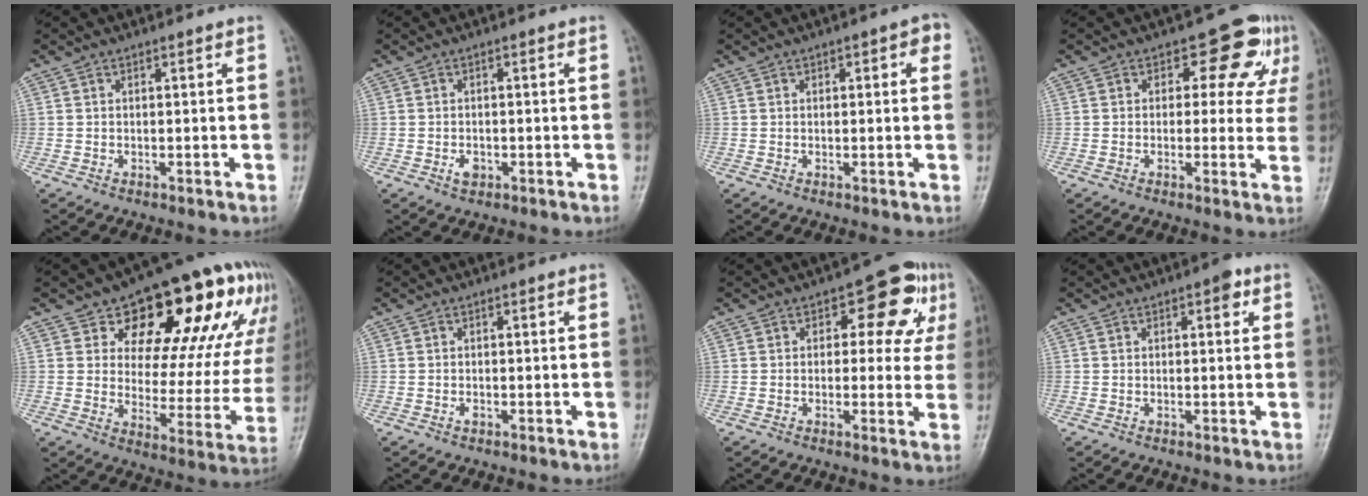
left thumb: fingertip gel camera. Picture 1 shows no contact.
{"total": 2.0, "force": [-0.9, 1.4, 1.1], "torque": [-0.014, 0.003, -0.016]}
{"total": 3.4, "force": [1.1, 1.5, 2.8], "torque": [-0.024, 0.007, 0.008]}
{"total": 8.7, "force": [3.4, 5.7, 5.7], "torque": [-0.014, -0.003, 0.031]}
{"total": 25.4, "force": [12.9, 12.5, 17.9], "torque": [-0.189, -0.015, 0.188]}
{"total": 0.7, "force": [-0.4, 0.4, 0.4], "torque": [-0.004, 0.003, -0.008]}
{"total": 10.1, "force": [3.2, 6.0, 7.5], "torque": [-0.037, 0.010, 0.031]}
{"total": 3.9, "force": [1.9, 1.9, 2.9], "torque": [-0.019, -0.001, 0.014]}